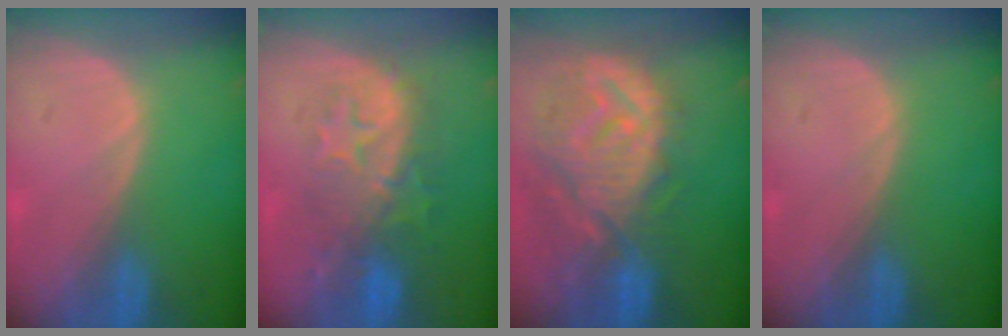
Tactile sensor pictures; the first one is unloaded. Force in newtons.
{"total": 9.1, "press": 8.6, "slide": 3.0}
{"total": 12.5, "press": 11.1, "slide": 5.7}
{"total": 0.0}